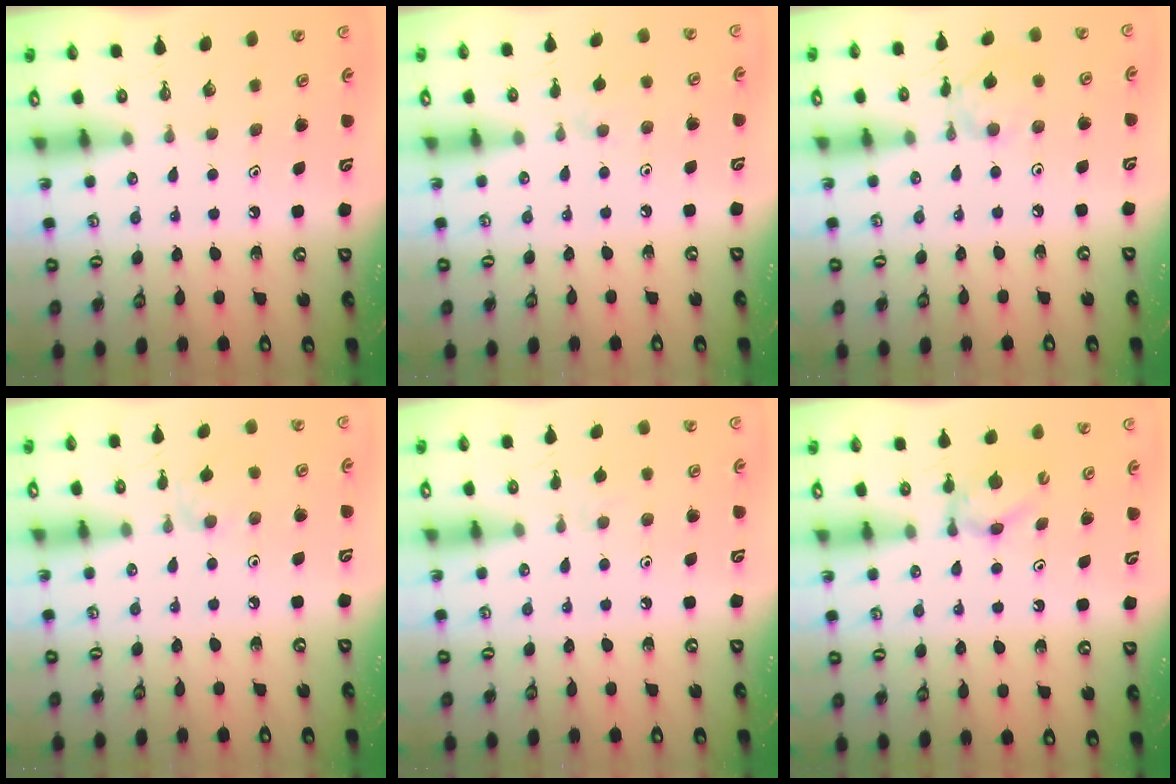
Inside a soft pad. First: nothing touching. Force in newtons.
{"total": 1.2, "press": 1.1, "slide": 0.4}
{"total": 5.8, "press": 5.8, "slide": 0.3}
{"total": 1.4, "press": 1.4, "slide": 0.4}
{"total": 3.3, "press": 3.2, "slide": 0.7}
{"total": 4.8, "press": 4.7, "slide": 0.8}